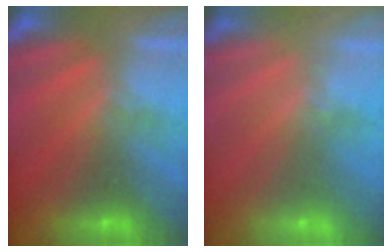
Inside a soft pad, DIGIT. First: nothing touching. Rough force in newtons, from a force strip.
{"total": 2.6}